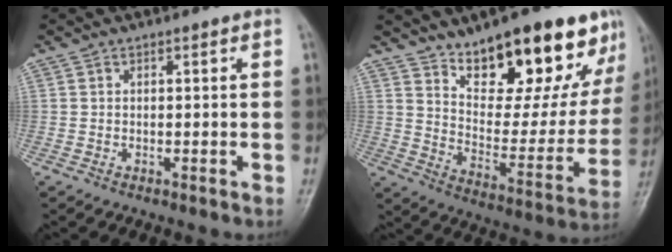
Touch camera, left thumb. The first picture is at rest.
{"total": 22.5, "force": [15.1, 9.0, 14.0], "torque": [-0.137, -0.083, 0.230]}